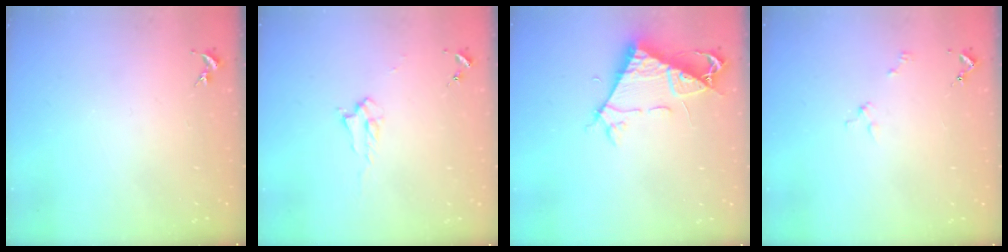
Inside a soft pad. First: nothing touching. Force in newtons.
{"total": 2.2, "press": 2.2, "slide": 0.4}
{"total": 7.2, "press": 7.2, "slide": 0.9}
{"total": 2.0, "press": 2.0, "slide": 0.2}